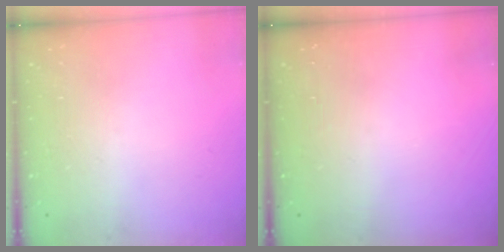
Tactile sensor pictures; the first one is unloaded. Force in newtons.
{"total": 0.0}